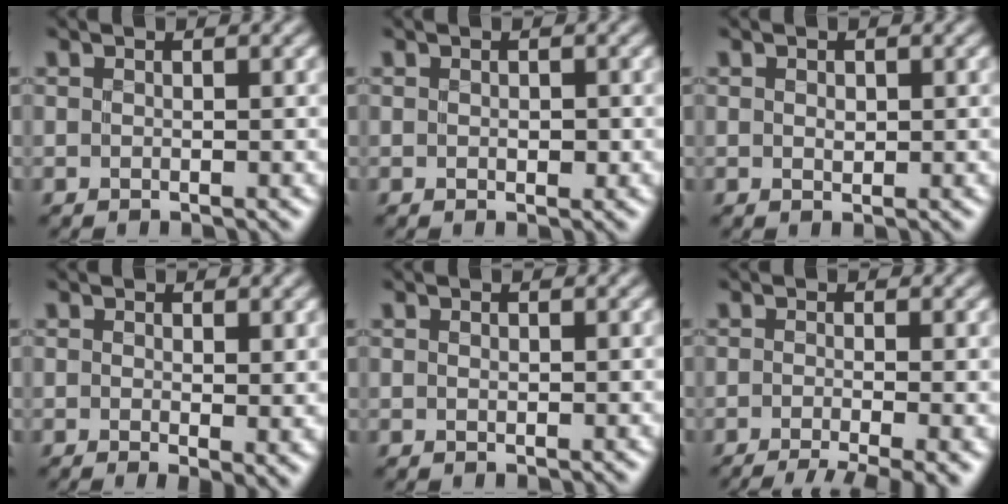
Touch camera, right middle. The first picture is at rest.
{"total": 0.8, "force": [-0.2, 0.4, 0.6], "torque": [-0.009, -0.002, 0.000]}
{"total": 0.7, "force": [0.0, 0.5, 0.4], "torque": [-0.008, -0.004, 0.004]}
{"total": 1.9, "force": [0.5, 0.5, 1.8], "torque": [-0.023, -0.012, 0.013]}
{"total": 0.0}
{"total": 5.6, "force": [-2.3, 1.6, 4.9], "torque": [-0.056, -0.015, -0.032]}